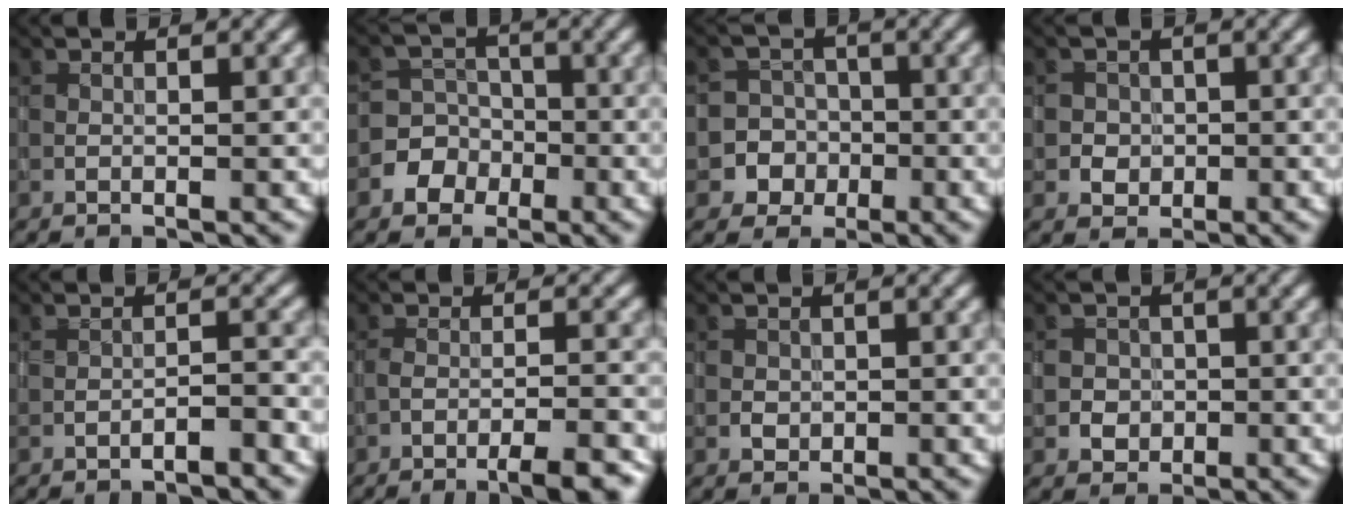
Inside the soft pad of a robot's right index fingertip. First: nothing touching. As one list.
[{"total": 4.3, "force": [-1.8, 3.9, 0.5], "torque": [0.028, 0.003, -0.057]}, {"total": 6.4, "force": [-2.5, 5.9, 0.1], "torque": [0.021, -0.001, -0.060]}, {"total": 2.3, "force": [-0.5, 2.2, 0.3], "torque": [0.020, 0.003, -0.020]}, {"total": 1.4, "force": [-1.2, 0.1, 0.8], "torque": [-0.006, 0.009, -0.018]}, {"total": 5.2, "force": [-3.7, 1.0, 3.4], "torque": [-0.055, -0.008, -0.055]}, {"total": 0.9, "force": [-0.1, 0.9, 0.2], "torque": [0.003, -0.002, -0.002]}, {"total": 2.3, "force": [-0.7, 2.2, 0.4], "torque": [0.018, 0.004, -0.022]}]